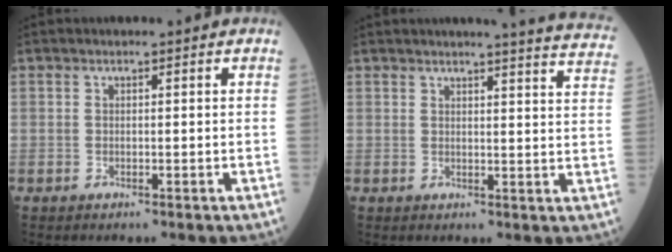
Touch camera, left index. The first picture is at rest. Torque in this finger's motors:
{"motor_torque": [0.42, -0.68, -0.02, 0.03]}